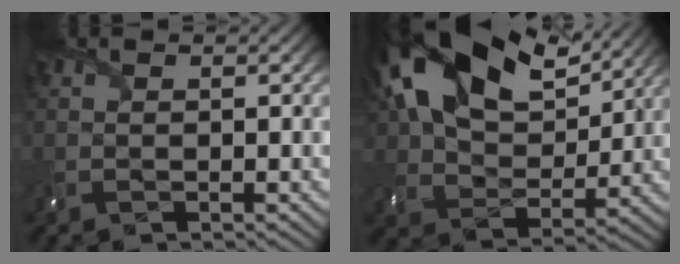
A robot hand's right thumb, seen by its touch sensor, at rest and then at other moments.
{"total": 18.3, "force": [9.6, 10.5, 11.5], "torque": [-0.252, 0.024, 0.161]}